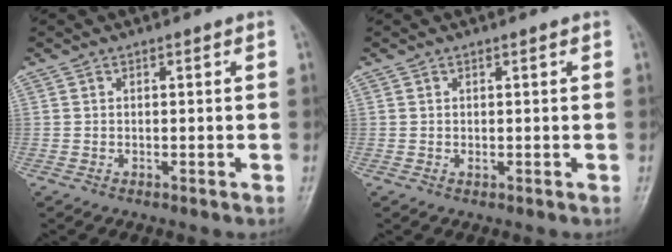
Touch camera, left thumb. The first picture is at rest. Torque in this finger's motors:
{"motor_torque": [-0.12, 0.02, 0.01, 0.01, 0.00]}